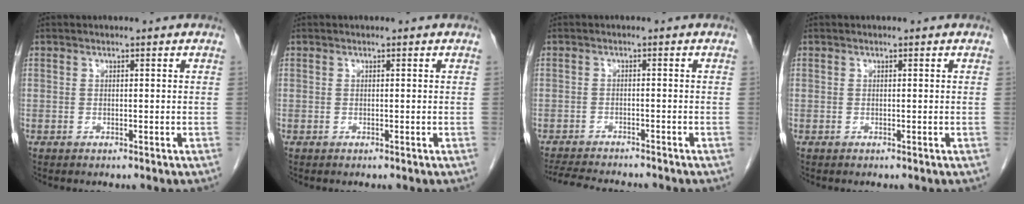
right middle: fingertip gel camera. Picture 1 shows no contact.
{"total": 0.0}
{"total": 9.0, "force": [-8.3, 1.2, 3.3], "torque": [-0.058, -0.012, -0.124]}
{"total": 0.0}